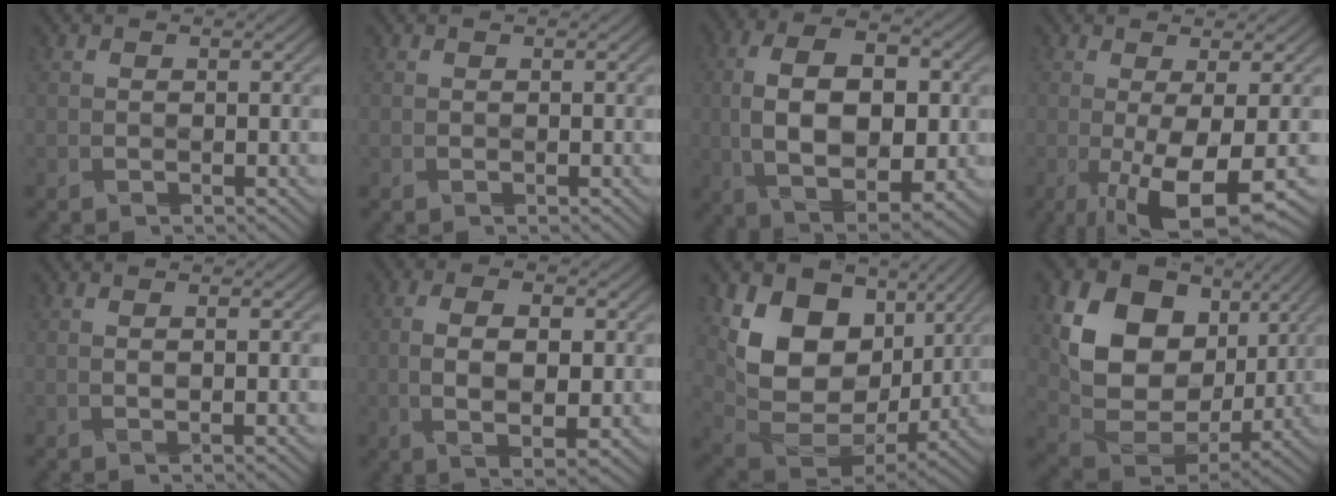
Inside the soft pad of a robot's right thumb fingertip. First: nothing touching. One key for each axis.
{"total": 0.0}
{"total": 13.5, "fx": 0.2, "fy": 7.4, "fz": 11.3, "tx": -0.219, "ty": -0.001, "tz": 0.012}
{"total": 9.0, "fx": -2.2, "fy": 2.4, "fz": 8.4, "tx": -0.141, "ty": -0.011, "tz": -0.027}
{"total": 1.4, "fx": 0.1, "fy": 0.2, "fz": 1.4, "tx": -0.029, "ty": 0.003, "tz": 0.002}
{"total": 7.4, "fx": -0.2, "fy": 3.4, "fz": 6.6, "tx": -0.126, "ty": -0.006, "tz": 0.001}
{"total": 14.2, "fx": 4.6, "fy": 10.2, "fz": 8.8, "tx": -0.178, "ty": -0.004, "tz": 0.092}
{"total": 14.7, "fx": 5.0, "fy": 10.6, "fz": 8.8, "tx": -0.179, "ty": 0.002, "tz": 0.094}